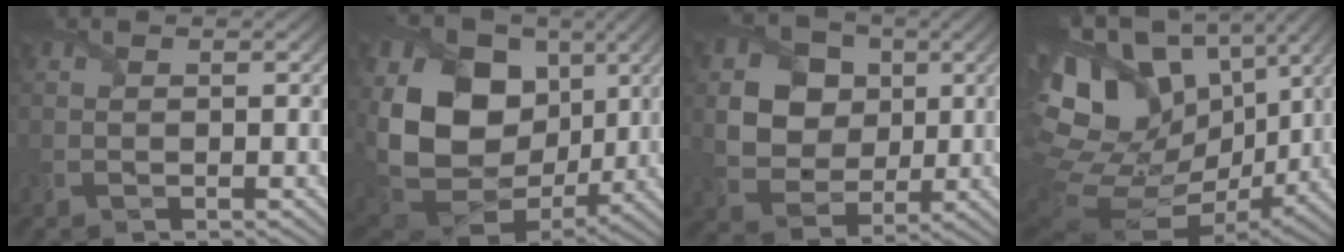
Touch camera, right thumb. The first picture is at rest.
{"total": 17.6, "force": [2.8, 13.5, 10.9], "torque": [-0.242, -0.011, 0.063]}
{"total": 10.4, "force": [3.0, 8.6, 4.9], "torque": [-0.138, 0.011, 0.058]}
{"total": 20.9, "force": [5.3, 13.6, 15.0], "torque": [-0.330, 0.012, 0.128]}